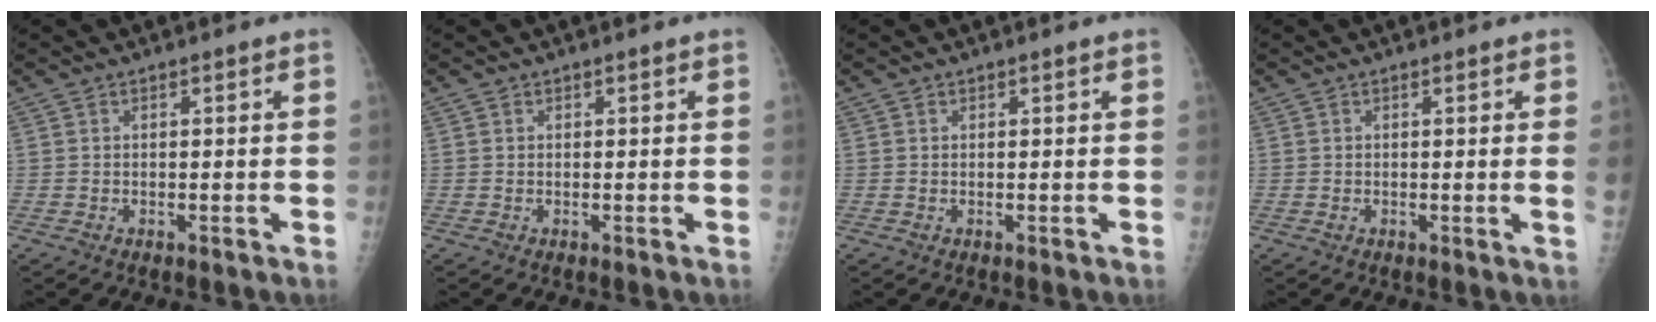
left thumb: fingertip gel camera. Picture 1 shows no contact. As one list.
[{"total": 0.0}, {"total": 0.0}, {"total": 1.8, "force": [0.2, -0.5, 1.7], "torque": [-0.028, -0.003, 0.000]}]